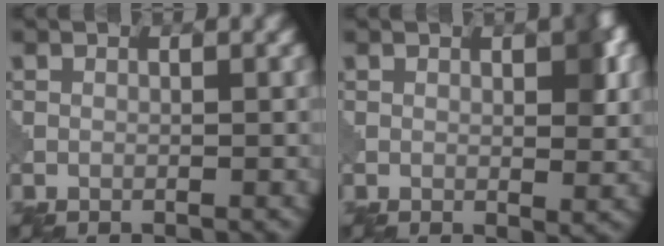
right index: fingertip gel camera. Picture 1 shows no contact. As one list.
[{"total": 3.7, "force": [0.8, 1.7, 3.2], "torque": [-0.041, -0.003, 0.015]}]